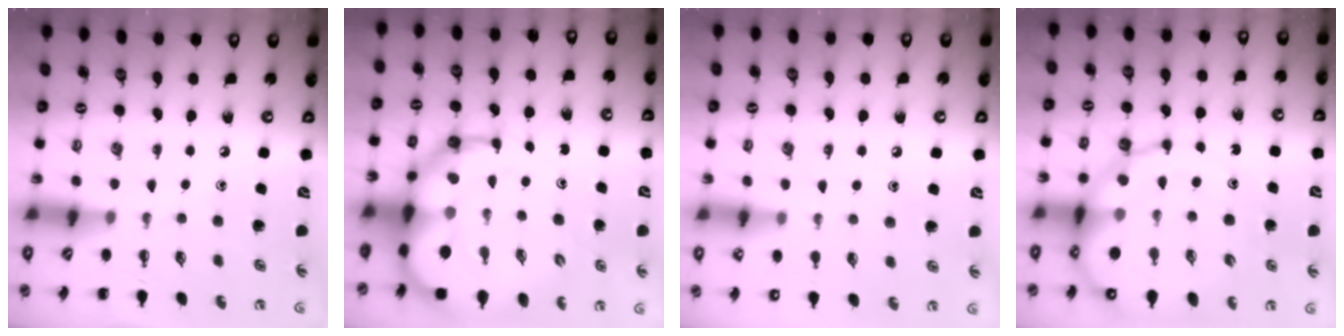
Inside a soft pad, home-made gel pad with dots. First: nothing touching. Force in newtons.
{"total": 15.1, "press": 14.6, "slide": 3.9}
{"total": 7.9, "press": 7.7, "slide": 2.0}
{"total": 17.9, "press": 17.4, "slide": 4.4}